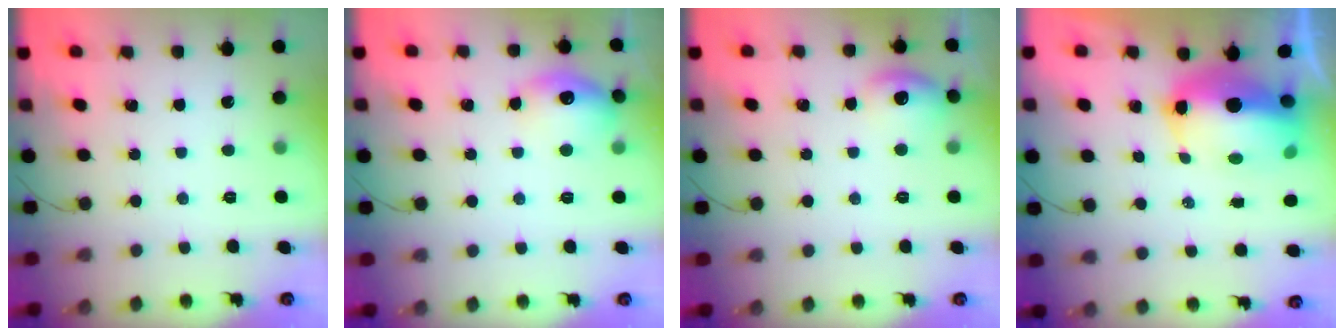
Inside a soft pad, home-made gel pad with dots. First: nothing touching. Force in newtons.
{"total": 12.5, "press": 12.5, "slide": 0.9}
{"total": 8.3, "press": 8.2, "slide": 1.4}
{"total": 11.7, "press": 11.5, "slide": 2.4}